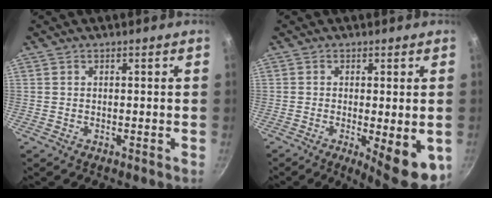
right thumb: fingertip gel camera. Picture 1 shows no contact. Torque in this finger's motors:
{"motor_torque": [-0.42, 0.61, 0.07, -0.02, 0.04]}